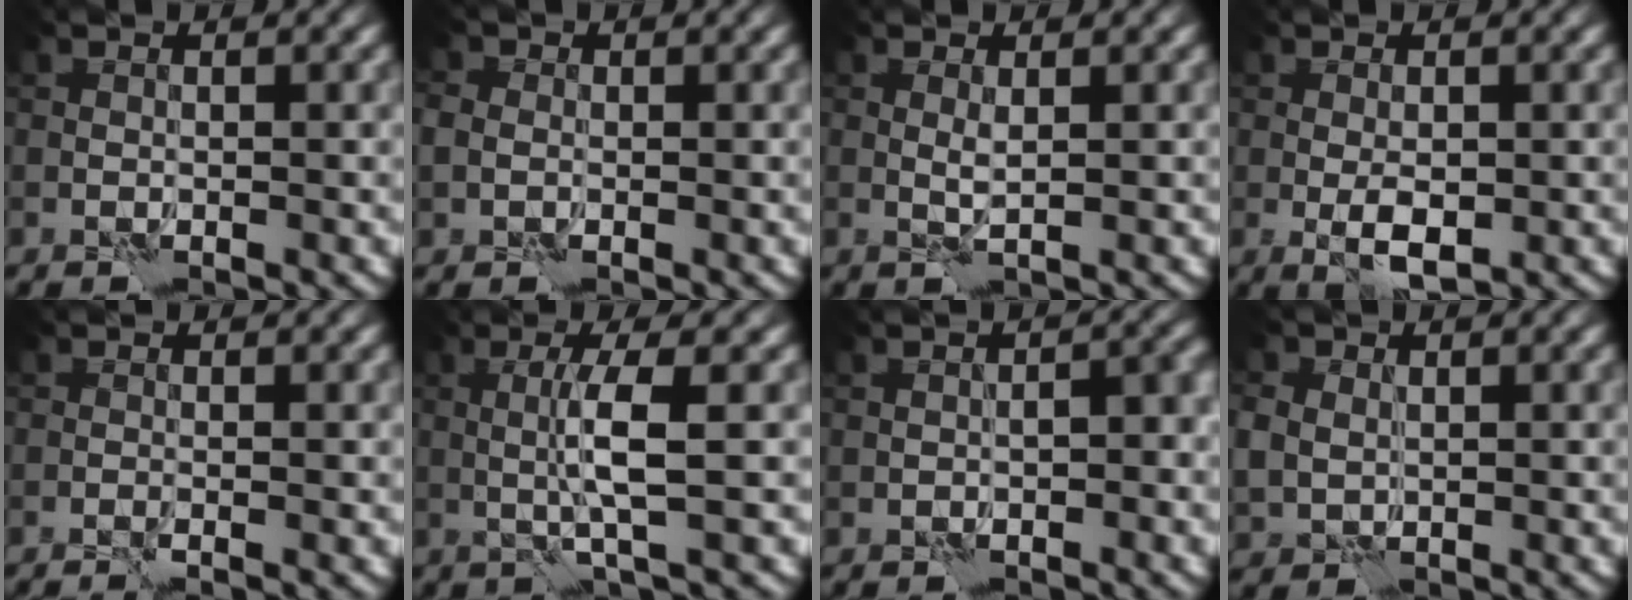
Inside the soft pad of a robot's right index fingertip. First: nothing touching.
{"total": 1.8, "force": [0.0, 1.6, 0.9], "torque": [-0.010, 0.002, -0.007]}
{"total": 1.0, "force": [0.6, -0.1, 0.8], "torque": [-0.019, -0.002, 0.012]}
{"total": 3.0, "force": [-0.4, 1.3, 2.7], "torque": [-0.046, -0.005, -0.001]}
{"total": 1.1, "force": [-0.5, -0.2, 0.9], "torque": [-0.025, 0.001, -0.011]}
{"total": 3.5, "force": [0.6, 0.0, 3.4], "torque": [-0.067, 0.000, 0.011]}
{"total": 2.1, "force": [-0.8, 0.8, 1.8], "torque": [-0.024, 0.008, -0.010]}
{"total": 2.9, "force": [0.7, 2.5, 1.4], "torque": [-0.034, 0.007, 0.014]}